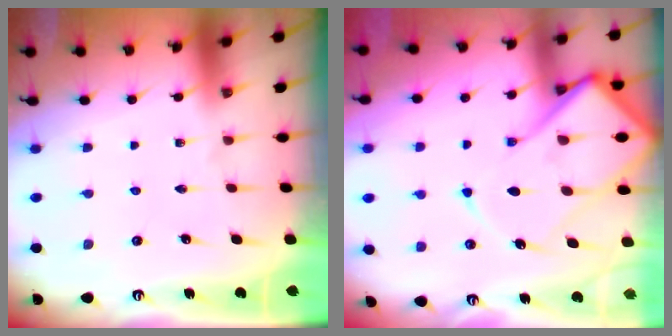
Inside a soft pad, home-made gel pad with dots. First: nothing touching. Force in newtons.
{"total": 18.4, "press": 18.3, "slide": 1.9}